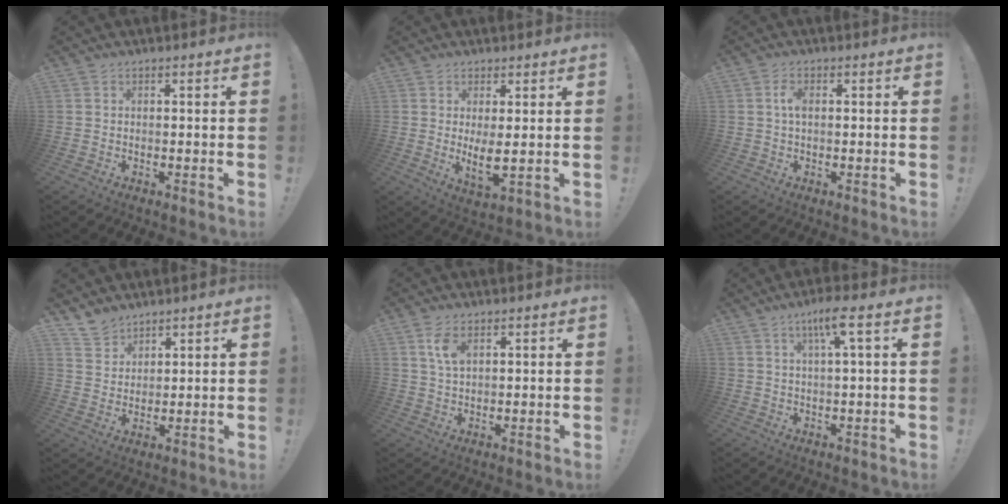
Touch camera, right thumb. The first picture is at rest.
{"total": 5.9, "force": [1.2, 1.7, 5.5], "torque": [-0.076, -0.028, 0.024]}
{"total": 3.0, "force": [0.3, 1.5, 2.6], "torque": [-0.047, 0.005, 0.003]}
{"total": 6.1, "force": [5.1, 3.1, 1.0], "torque": [-0.020, -0.036, 0.101]}
{"total": 5.3, "force": [2.2, 2.5, 4.1], "torque": [-0.071, -0.003, 0.038]}
{"total": 6.4, "force": [2.6, 0.3, 5.9], "torque": [-0.096, -0.006, 0.034]}